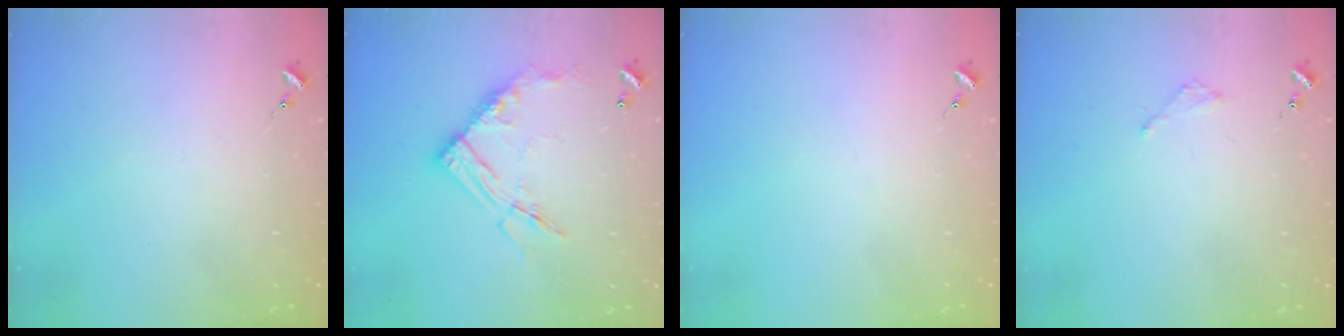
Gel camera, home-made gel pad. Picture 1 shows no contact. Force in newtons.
{"total": 15.2, "press": 15.1, "slide": 1.7}
{"total": 0.0}
{"total": 2.0, "press": 2.0, "slide": 0.3}